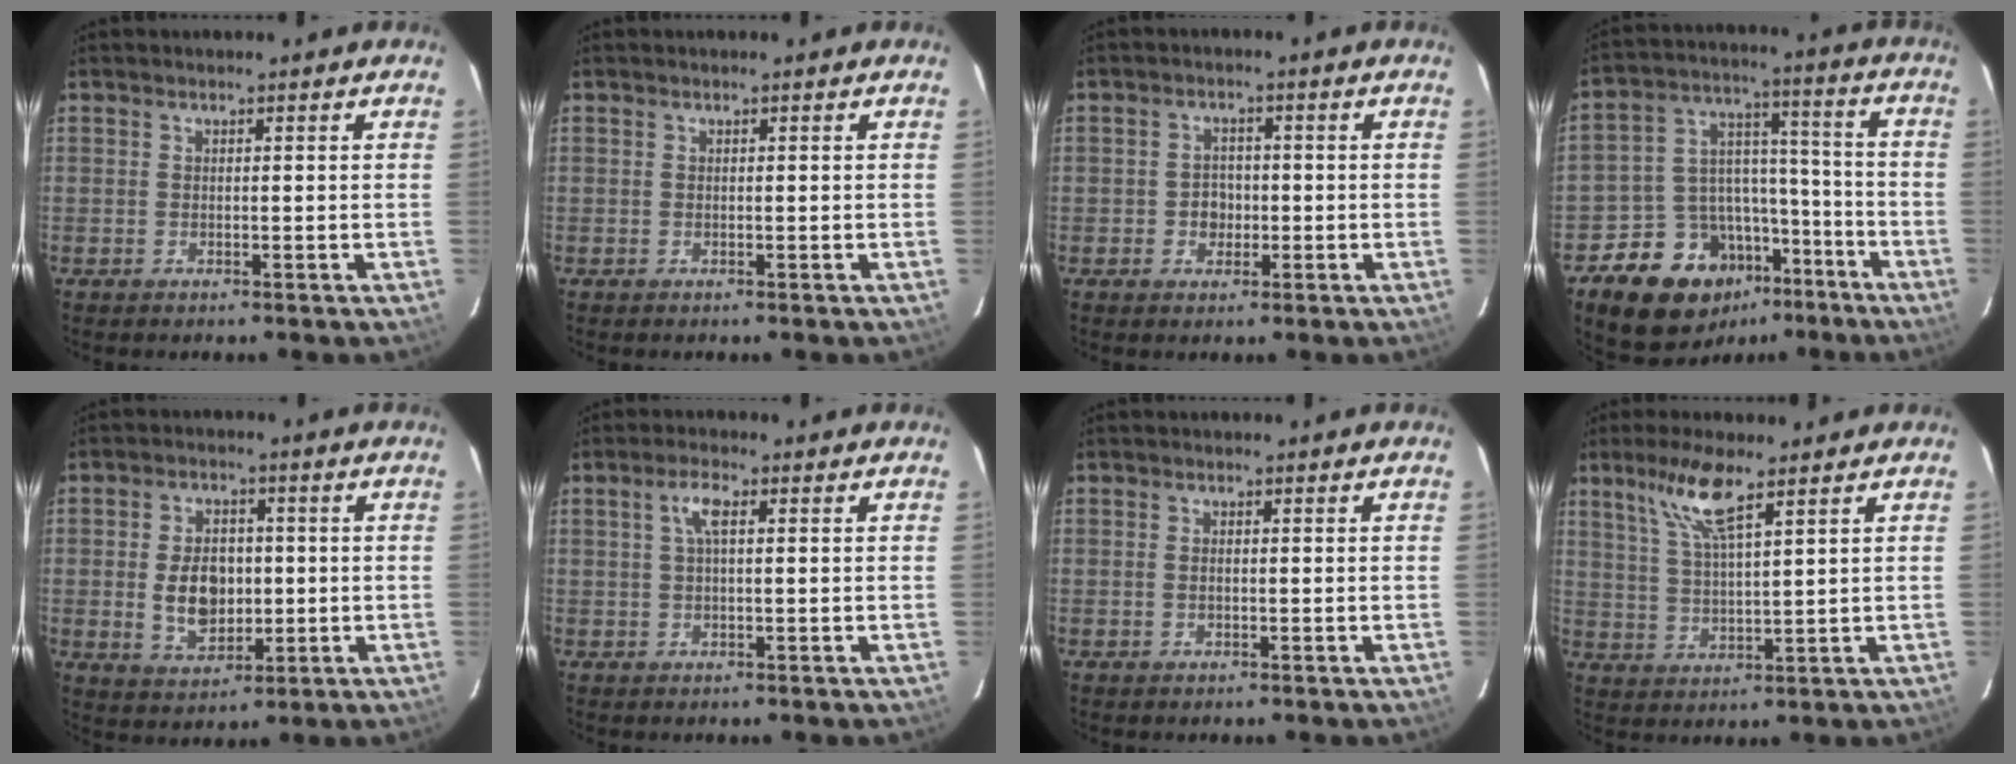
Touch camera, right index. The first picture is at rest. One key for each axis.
{"total": 0.0}
{"total": 3.2, "fx": -0.7, "fy": 2.9, "fz": 1.2, "tx": -0.022, "ty": 0.010, "tz": -0.008}
{"total": 17.3, "fx": -10.6, "fy": 12.0, "fz": 6.6, "tx": -0.141, "ty": 0.059, "tz": -0.147}
{"total": 8.8, "fx": -0.5, "fy": 5.9, "fz": 6.5, "tx": -0.127, "ty": 0.004, "tz": 0.002}
{"total": 3.2, "fx": 0.8, "fy": 0.9, "fz": 3.0, "tx": -0.062, "ty": 0.009, "tz": 0.015}
{"total": 0.9, "fx": -0.2, "fy": 0.4, "fz": 0.8, "tx": -0.017, "ty": 0.000, "tz": -0.004}
{"total": 8.1, "fx": 5.1, "fy": 1.2, "fz": 6.2, "tx": -0.124, "ty": 0.004, "tz": 0.103}